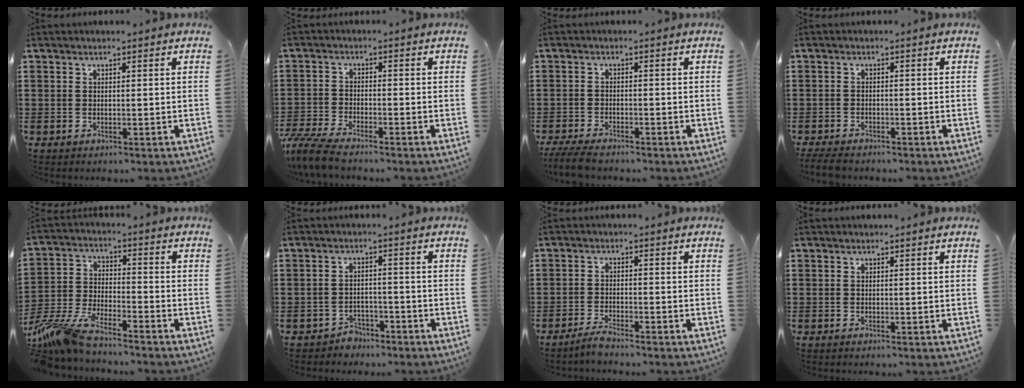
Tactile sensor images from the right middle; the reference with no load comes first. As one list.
[{"total": 5.1, "force": [-4.6, 0.4, 2.2], "torque": [-0.072, -0.018, -0.097]}, {"total": 3.6, "force": [-3.2, 0.5, 1.5], "torque": [-0.045, -0.009, -0.069]}, {"total": 2.3, "force": [-2.1, 0.4, 0.8], "torque": [-0.028, -0.004, -0.048]}, {"total": 8.6, "force": [-7.9, 0.7, 3.2], "torque": [-0.088, -0.005, -0.162]}, {"total": 2.5, "force": [-2.4, 0.8, -0.1], "torque": [-0.008, 0.003, -0.052]}, {"total": 2.4, "force": [-2.2, 0.1, 0.9], "torque": [-0.024, 0.002, -0.046]}, {"total": 0.0}]